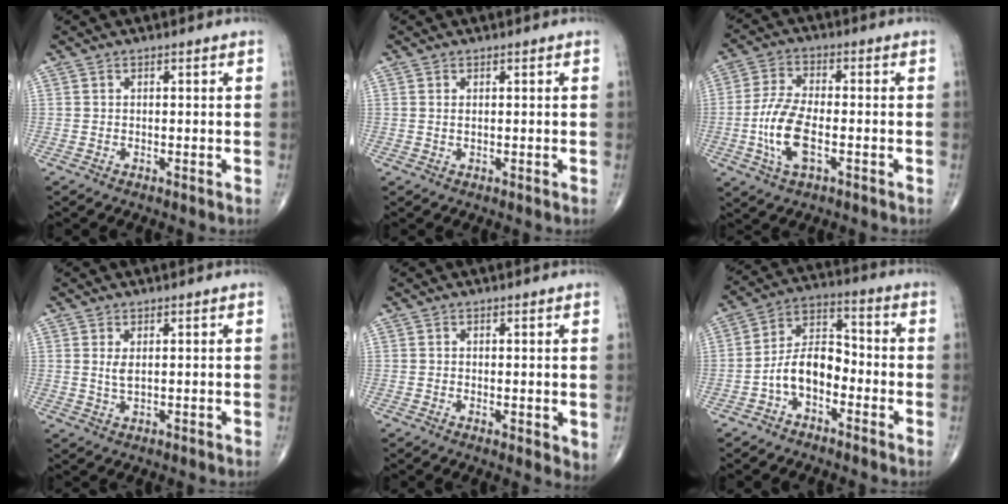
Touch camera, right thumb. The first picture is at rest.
{"total": 0.6, "force": [0.2, 0.2, 0.5], "torque": [-0.012, 0.001, 0.006]}
{"total": 10.3, "force": [-2.5, 4.5, 8.9], "torque": [-0.191, 0.011, -0.050]}
{"total": 2.3, "force": [0.7, 0.9, 2.0], "torque": [-0.041, -0.007, 0.018]}
{"total": 3.2, "force": [0.0, 1.3, 2.9], "torque": [-0.037, -0.012, 0.000]}
{"total": 9.3, "force": [-3.4, 5.6, 6.7], "torque": [-0.105, 0.044, -0.072]}